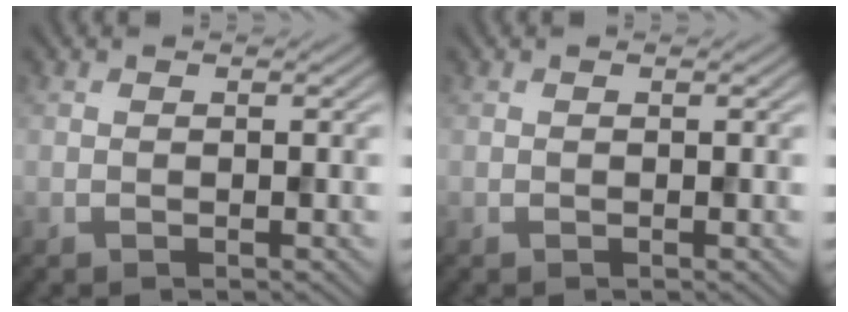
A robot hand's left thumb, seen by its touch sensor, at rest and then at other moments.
{"total": 0.0}